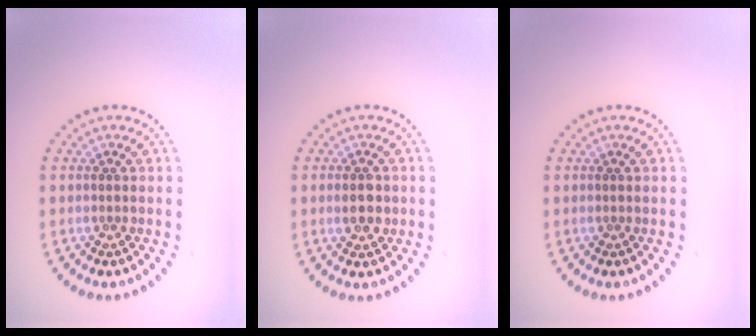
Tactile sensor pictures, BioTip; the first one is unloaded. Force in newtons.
{"total": 2.1, "press": 2.1, "slide": 0.1}
{"total": 0.0}